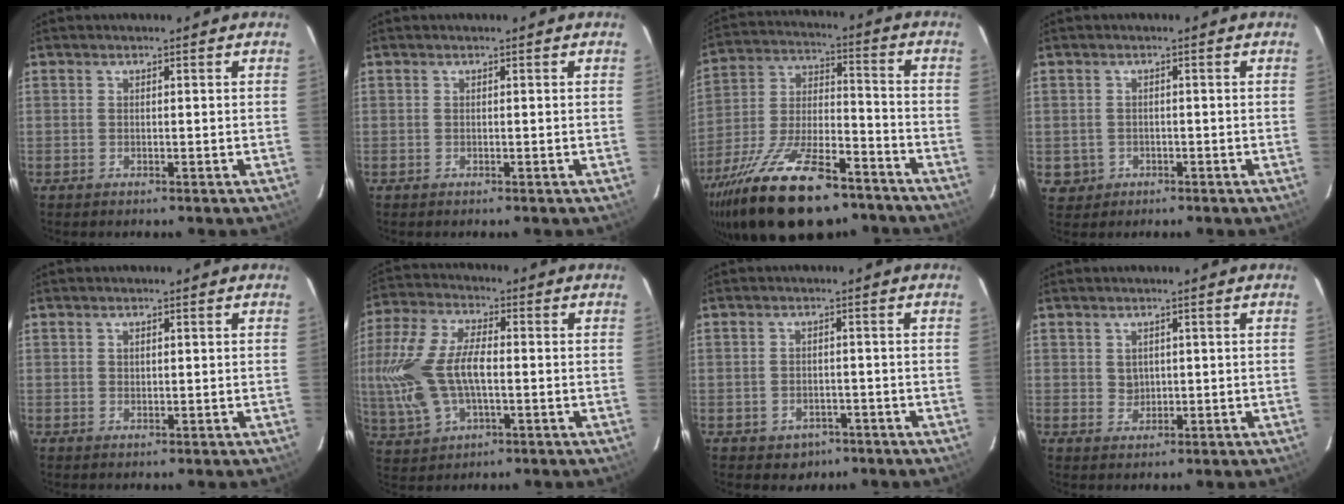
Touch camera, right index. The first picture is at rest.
{"total": 0.0}
{"total": 26.5, "force": [-18.2, 10.1, 16.5], "torque": [-0.315, -0.028, -0.286]}
{"total": 3.4, "force": [-0.6, 3.3, 0.5], "torque": [-0.016, 0.005, -0.001]}
{"total": 0.9, "force": [0.5, 0.6, 0.5], "torque": [-0.006, 0.003, 0.009]}
{"total": 16.7, "force": [-1.1, 8.9, 14.1], "torque": [-0.316, 0.006, -0.013]}
{"total": 4.1, "force": [-2.2, 3.4, 0.9], "torque": [-0.030, 0.006, -0.020]}
{"total": 2.0, "force": [0.8, 1.8, 0.4], "torque": [-0.002, 0.005, 0.019]}